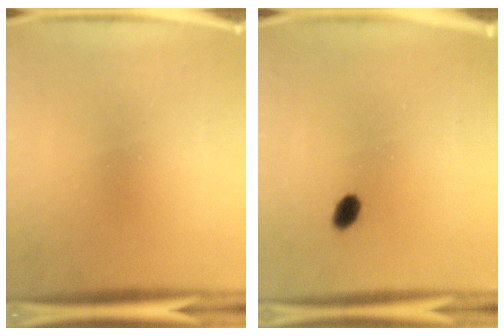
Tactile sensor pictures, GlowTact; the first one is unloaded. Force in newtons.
{"total": 2.4}